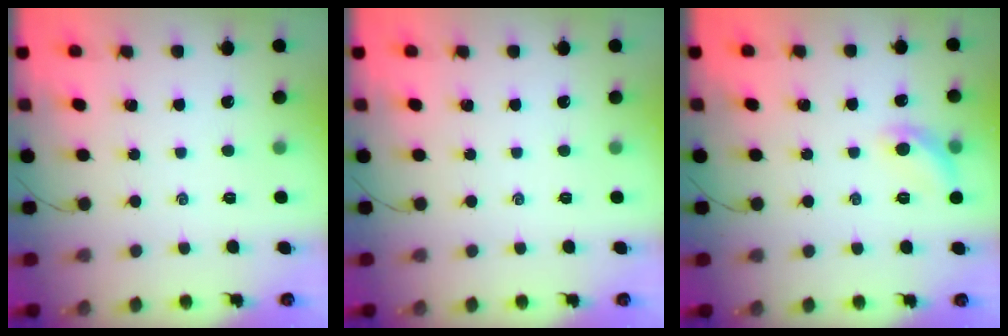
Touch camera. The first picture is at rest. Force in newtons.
{"total": 0.0}
{"total": 8.1, "press": 8.1, "slide": 0.7}